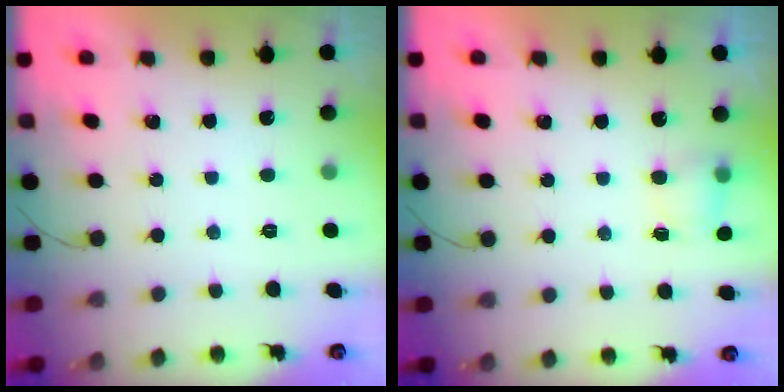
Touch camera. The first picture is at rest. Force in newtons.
{"total": 4.2, "press": 4.0, "slide": 1.2}